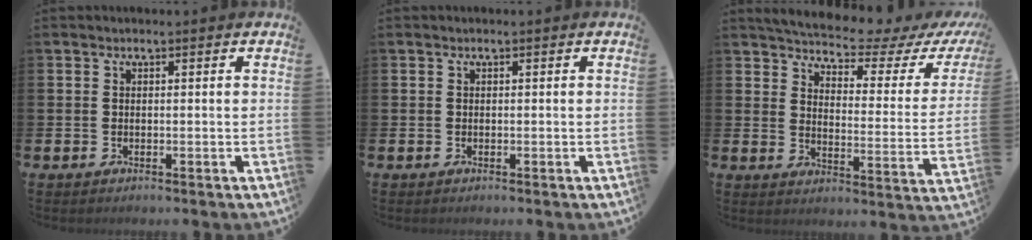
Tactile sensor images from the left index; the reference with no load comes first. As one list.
[{"total": 0.0}, {"total": 5.9, "force": [5.5, 1.0, 2.0], "torque": [-0.059, -0.044, 0.089]}]